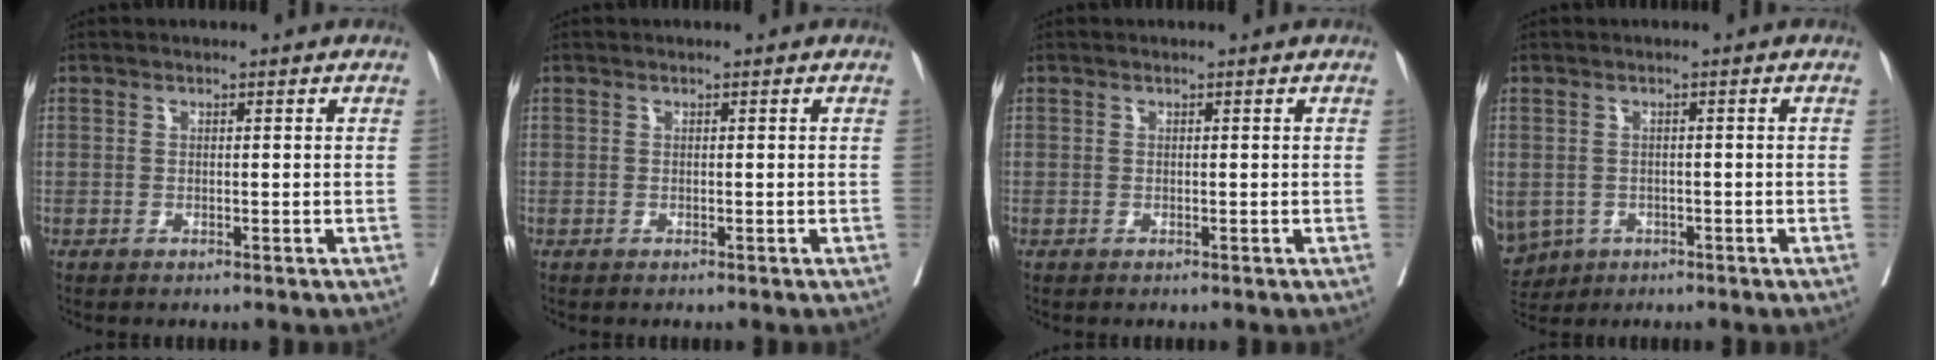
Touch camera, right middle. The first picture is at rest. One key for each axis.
{"total": 0.0}
{"total": 0.0}
{"total": 11.1, "fx": -4.3, "fy": 9.4, "fz": 4.0, "tx": -0.131, "ty": -0.007, "tz": -0.055}